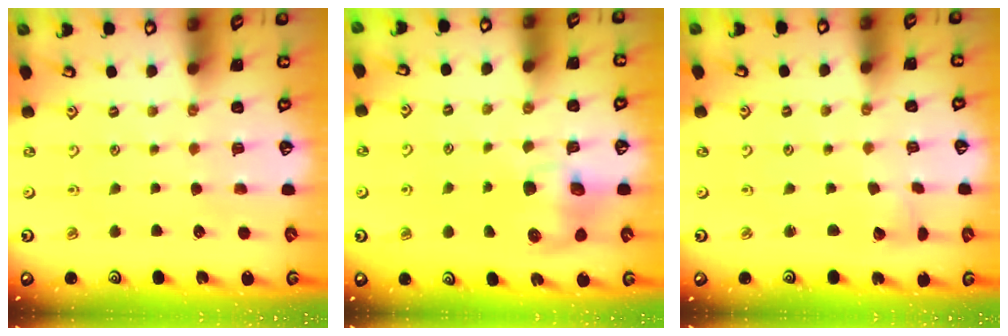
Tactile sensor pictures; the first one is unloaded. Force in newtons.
{"total": 8.7, "press": 8.6, "slide": 1.0}
{"total": 2.4, "press": 2.4, "slide": 0.3}